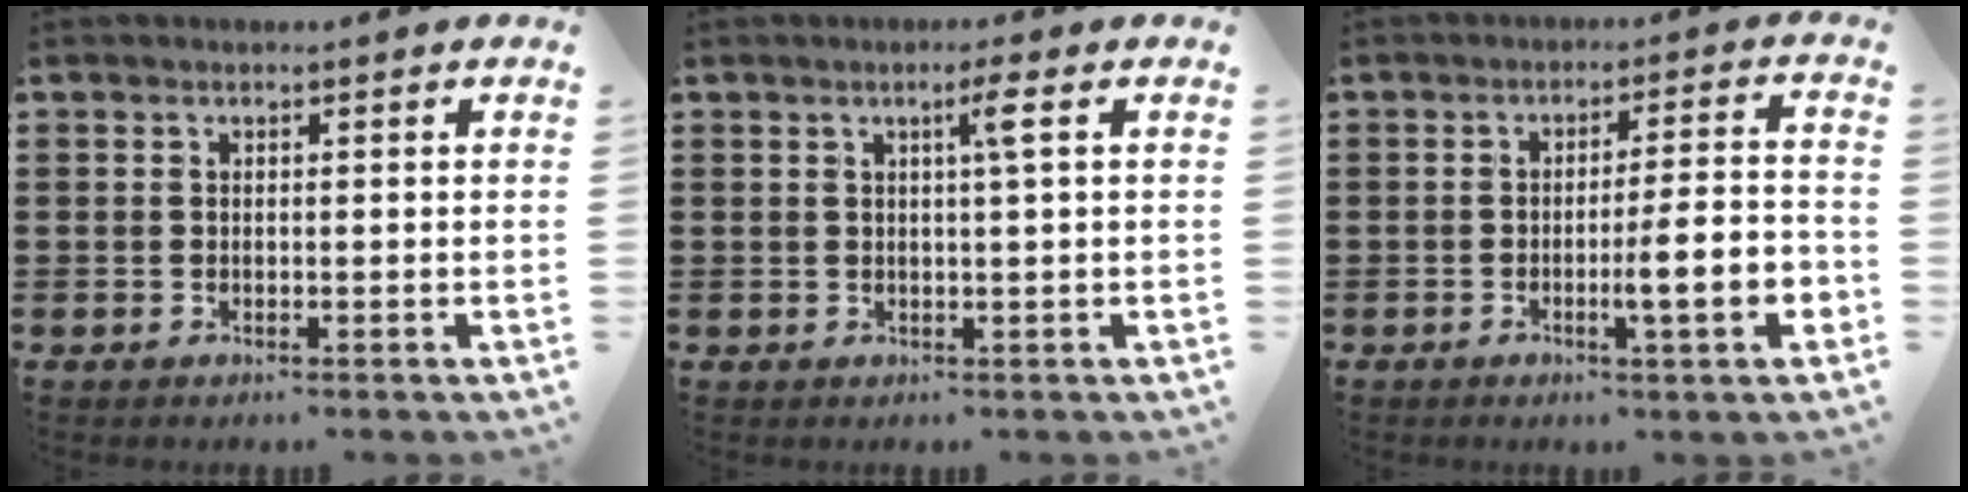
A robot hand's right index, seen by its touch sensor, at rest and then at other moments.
{"total": 2.6, "force": [0.9, -0.4, 2.5], "torque": [-0.039, -0.005, 0.009]}
{"total": 7.8, "force": [-2.4, 0.6, 7.4], "torque": [-0.110, -0.010, -0.042]}